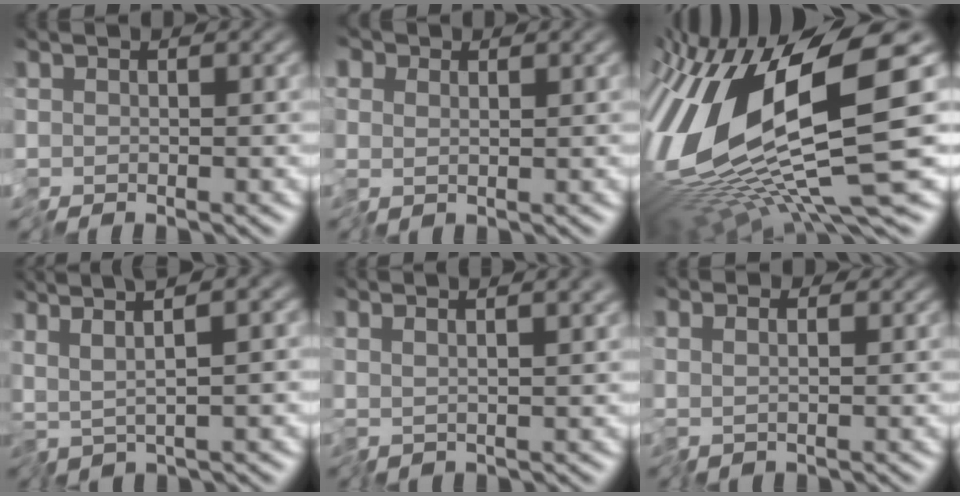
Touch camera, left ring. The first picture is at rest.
{"total": 1.7, "force": [1.0, 1.3, 0.5], "torque": [-0.015, 0.007, 0.015]}
{"total": 14.8, "force": [0.3, 3.6, 14.3], "torque": [-0.300, 0.004, 0.013]}
{"total": 6.0, "force": [3.2, 0.7, 5.0], "torque": [-0.095, 0.021, 0.053]}
{"total": 5.0, "force": [3.4, 1.0, 3.6], "torque": [-0.048, 0.028, 0.046]}
{"total": 1.2, "force": [1.0, 0.3, 0.6], "torque": [-0.014, 0.004, 0.018]}